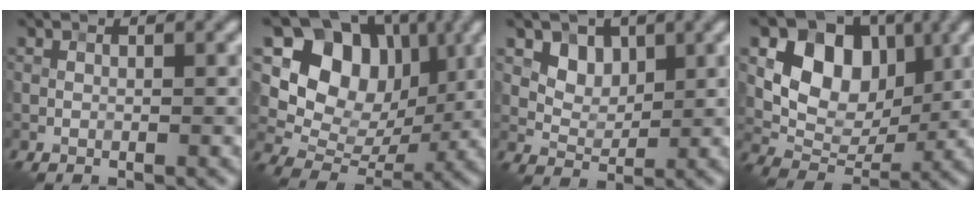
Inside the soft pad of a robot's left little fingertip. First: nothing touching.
{"total": 10.1, "force": [2.9, 7.9, 5.5], "torque": [-0.077, -0.008, 0.043]}
{"total": 2.8, "force": [1.4, 2.1, 1.3], "torque": [-0.025, -0.014, 0.032]}
{"total": 8.4, "force": [2.3, 6.2, 5.1], "torque": [-0.067, -0.004, 0.033]}